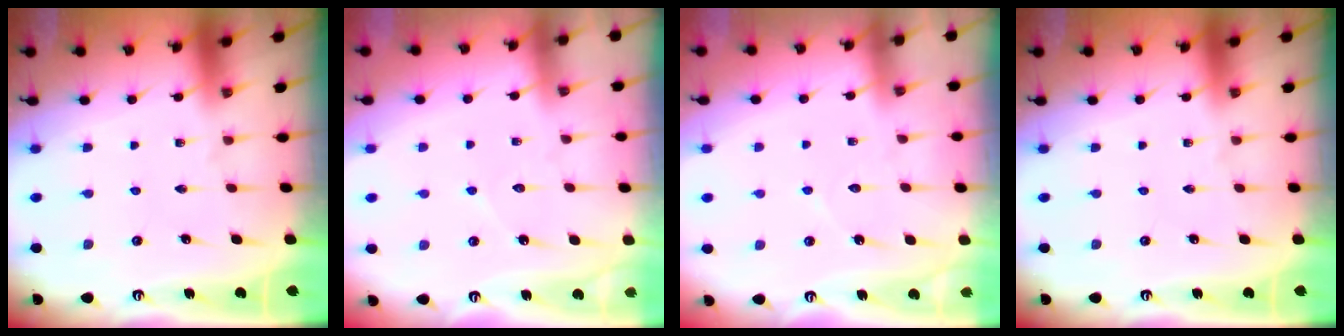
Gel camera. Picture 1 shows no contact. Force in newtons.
{"total": 4.8, "press": 4.7, "slide": 0.4}
{"total": 5.7, "press": 5.7, "slide": 0.6}
{"total": 0.0}